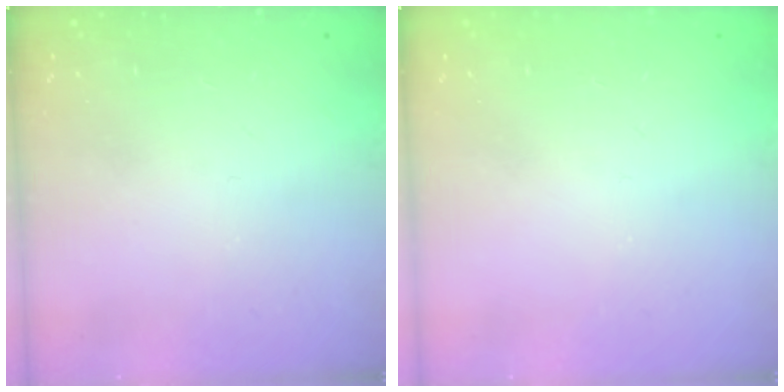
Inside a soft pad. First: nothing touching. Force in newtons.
{"total": 0.0}